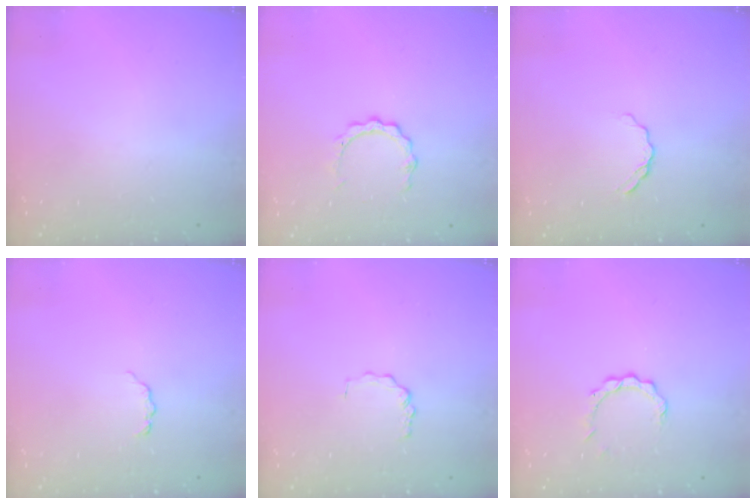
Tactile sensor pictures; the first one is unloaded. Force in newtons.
{"total": 4.2, "press": 4.2, "slide": 0.4}
{"total": 3.2, "press": 3.1, "slide": 0.4}
{"total": 3.6, "press": 3.5, "slide": 0.5}
{"total": 1.8, "press": 1.8, "slide": 0.3}
{"total": 4.9, "press": 4.8, "slide": 0.5}